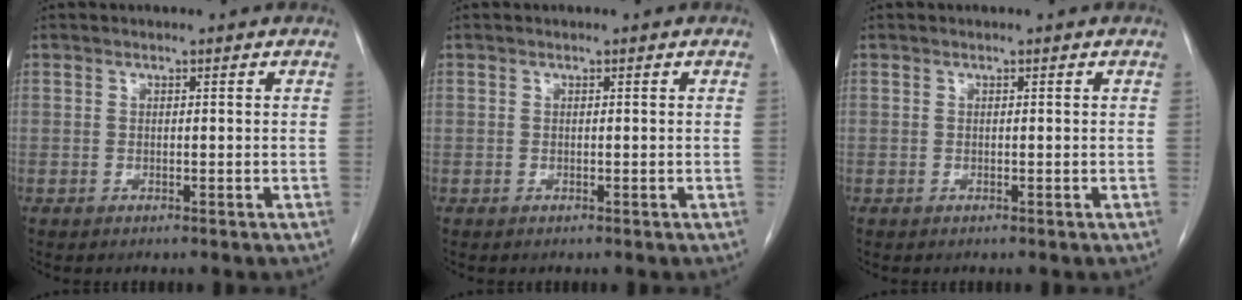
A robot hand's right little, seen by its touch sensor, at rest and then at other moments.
{"total": 0.0}
{"total": 0.0}